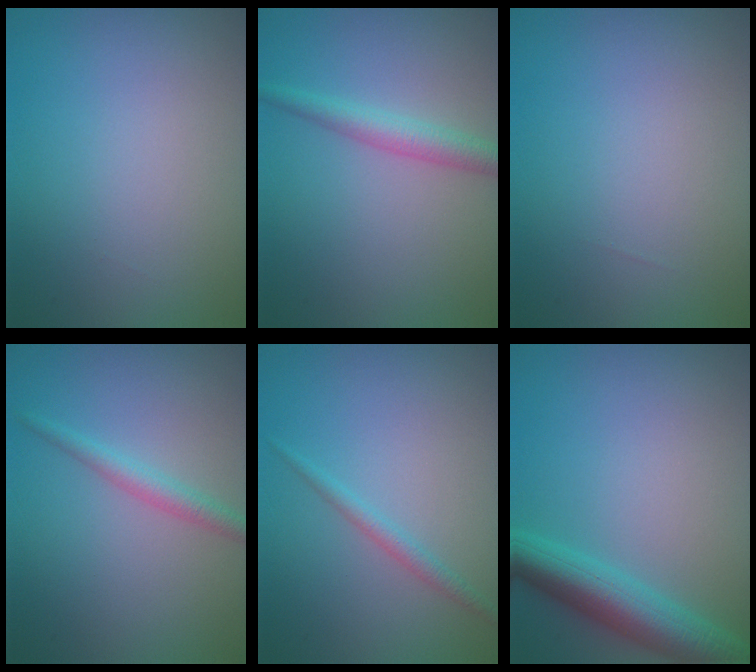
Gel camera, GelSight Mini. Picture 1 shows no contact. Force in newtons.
{"total": 2.6, "press": 2.6, "slide": 0.1}
{"total": 0.0}
{"total": 1.9, "press": 1.9, "slide": 0.0}
{"total": 1.3, "press": 1.3, "slide": 0.1}
{"total": 5.6, "press": 5.6, "slide": 0.2}